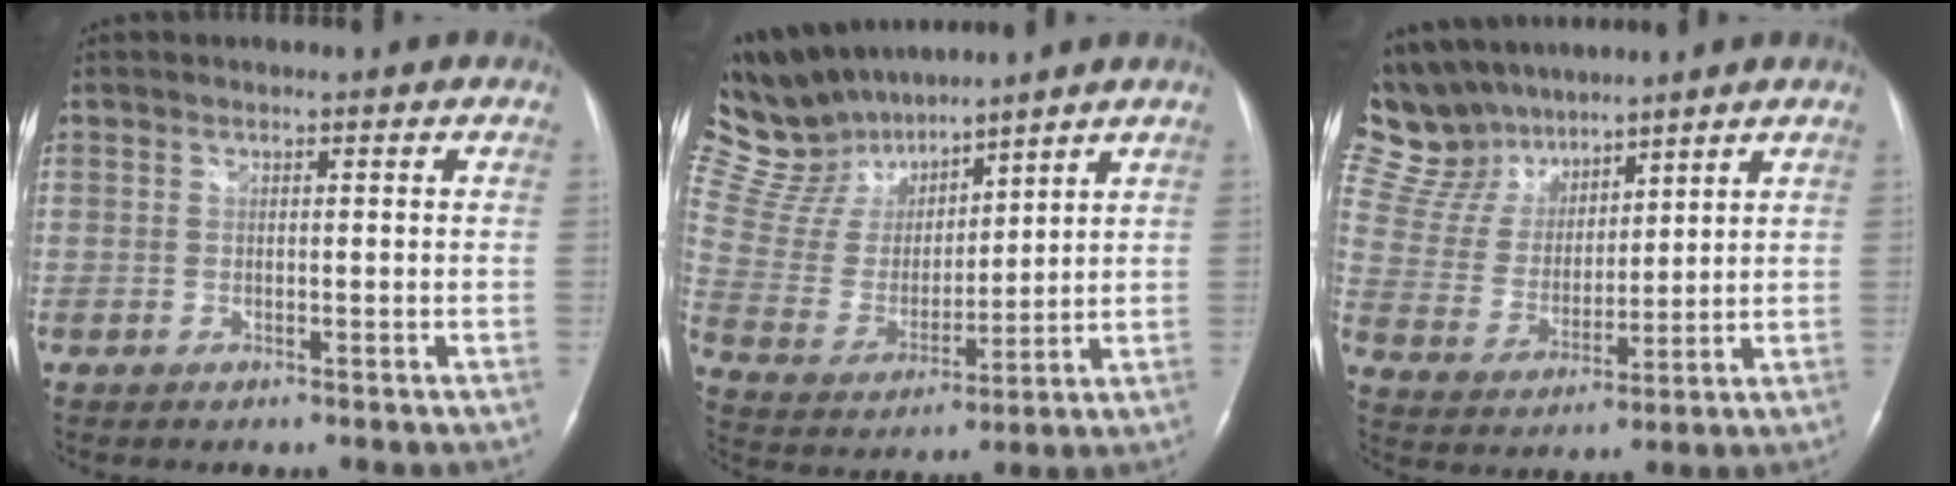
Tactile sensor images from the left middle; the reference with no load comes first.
{"total": 14.2, "force": [12.7, 4.4, 4.5], "torque": [-0.111, 0.022, 0.256]}
{"total": 12.9, "force": [11.3, 5.4, 3.1], "torque": [-0.076, 0.026, 0.225]}